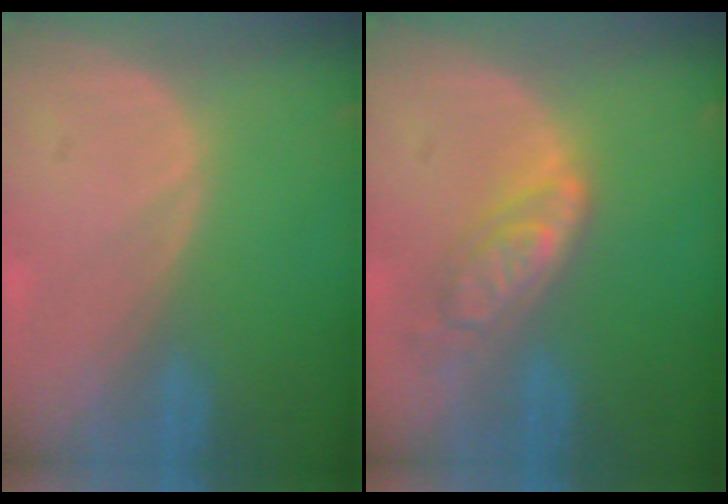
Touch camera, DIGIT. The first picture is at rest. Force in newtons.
{"total": 6.3, "press": 5.6, "slide": 3.0}